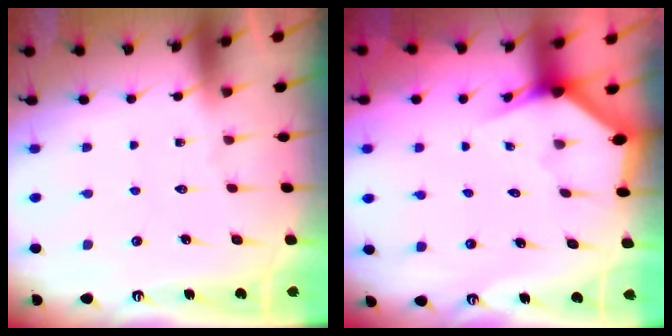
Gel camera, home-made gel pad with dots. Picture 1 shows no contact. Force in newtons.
{"total": 2.9, "press": 2.9, "slide": 0.1}